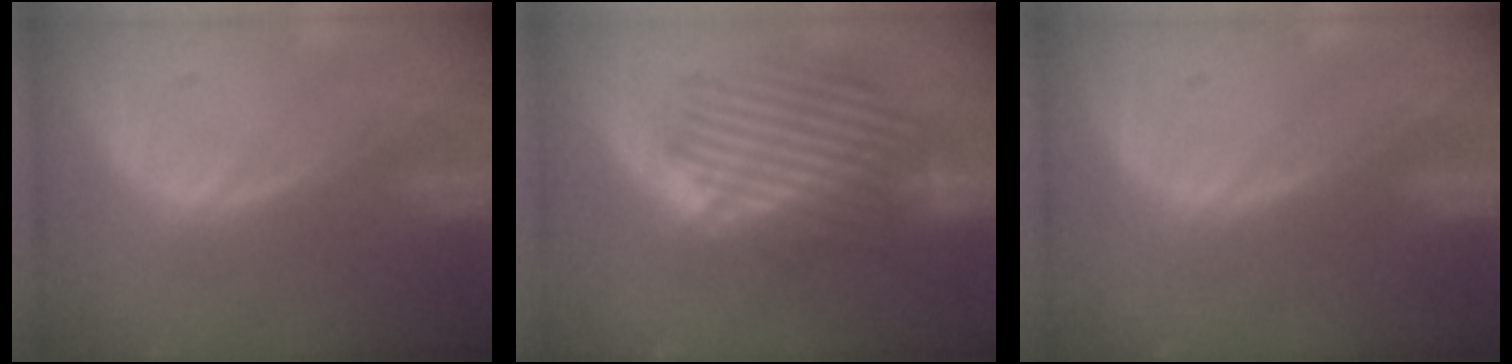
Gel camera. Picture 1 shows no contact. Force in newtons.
{"total": 8.8, "press": 8.4, "slide": 2.7}
{"total": 0.0}